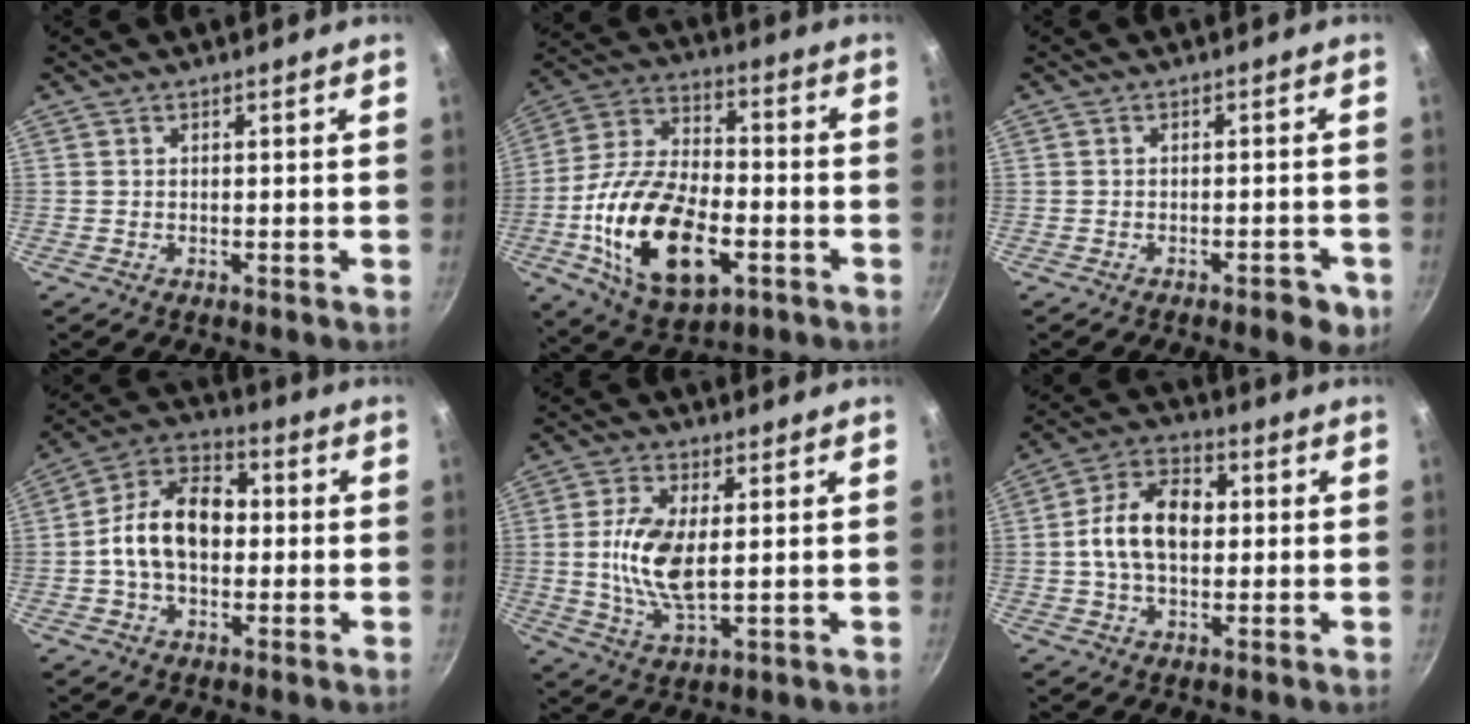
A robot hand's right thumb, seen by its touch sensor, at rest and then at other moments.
{"total": 22.8, "force": [-6.4, 12.5, 17.9], "torque": [-0.326, 0.026, -0.112]}
{"total": 4.4, "force": [-2.3, 1.8, 3.3], "torque": [-0.031, 0.017, -0.022]}
{"total": 14.0, "force": [-0.4, 9.5, 10.2], "torque": [-0.142, 0.035, -0.026]}
{"total": 10.6, "force": [0.9, 5.0, 9.4], "torque": [-0.185, -0.005, 0.018]}
{"total": 12.5, "force": [0.7, 8.2, 9.4], "torque": [-0.136, 0.024, -0.002]}